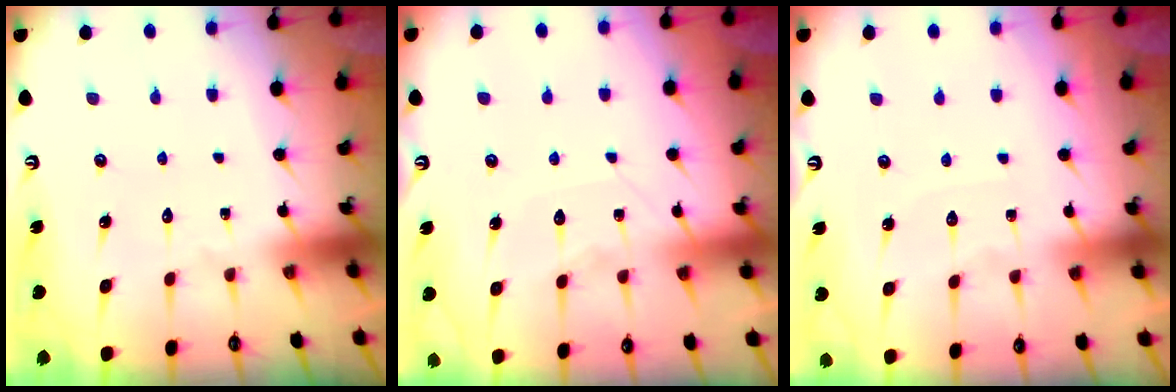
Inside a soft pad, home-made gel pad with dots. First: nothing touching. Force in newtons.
{"total": 8.0, "press": 8.0, "slide": 0.8}
{"total": 4.0, "press": 4.0, "slide": 0.6}